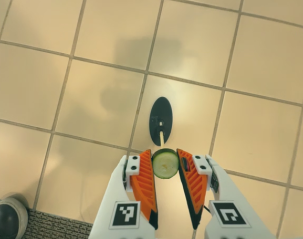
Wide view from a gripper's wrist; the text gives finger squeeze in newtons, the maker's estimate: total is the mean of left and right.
{"total": 6.4, "left": 6.1, "right": 6.7}